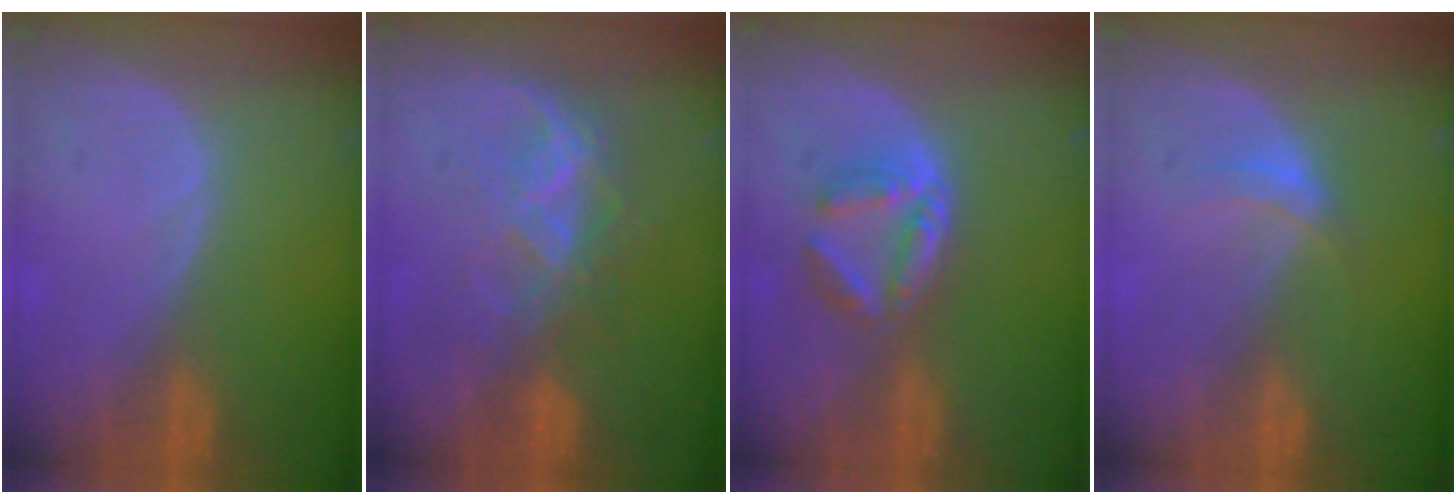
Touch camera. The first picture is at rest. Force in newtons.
{"total": 6.9, "press": 6.0, "slide": 3.5}
{"total": 5.3, "press": 5.0, "slide": 2.0}
{"total": 2.6, "press": 2.2, "slide": 1.4}